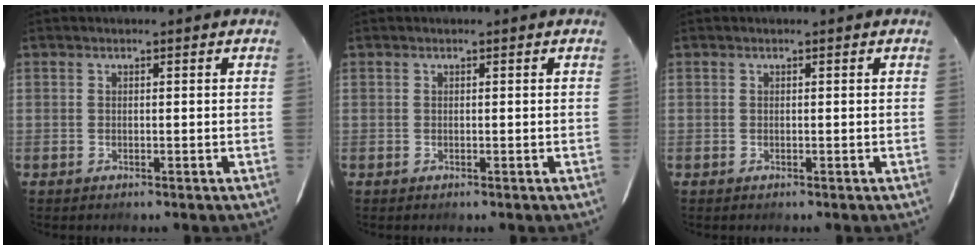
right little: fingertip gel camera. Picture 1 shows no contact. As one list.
[{"total": 0.0}, {"total": 0.0}]